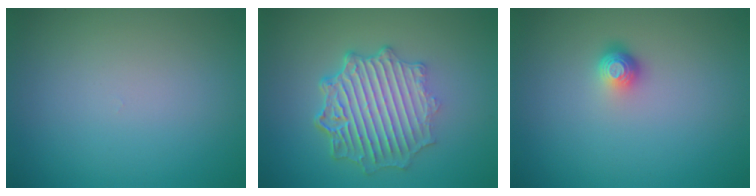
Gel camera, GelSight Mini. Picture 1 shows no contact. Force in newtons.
{"total": 6.9, "press": 5.2, "slide": 4.6}
{"total": 1.6, "press": 1.1, "slide": 1.2}